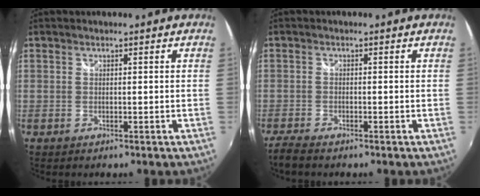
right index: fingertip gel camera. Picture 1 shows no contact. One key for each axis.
{"total": 3.3, "fx": -2.8, "fy": 0.7, "fz": 1.6, "tx": -0.046, "ty": -0.012, "tz": -0.056}